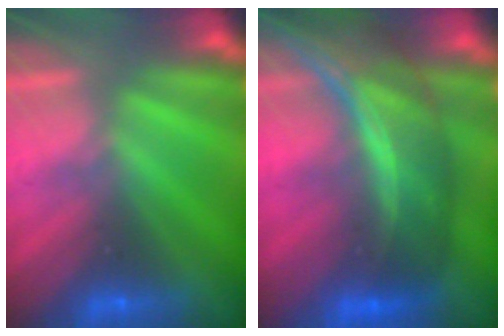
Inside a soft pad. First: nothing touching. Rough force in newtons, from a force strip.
{"total": 10.9}